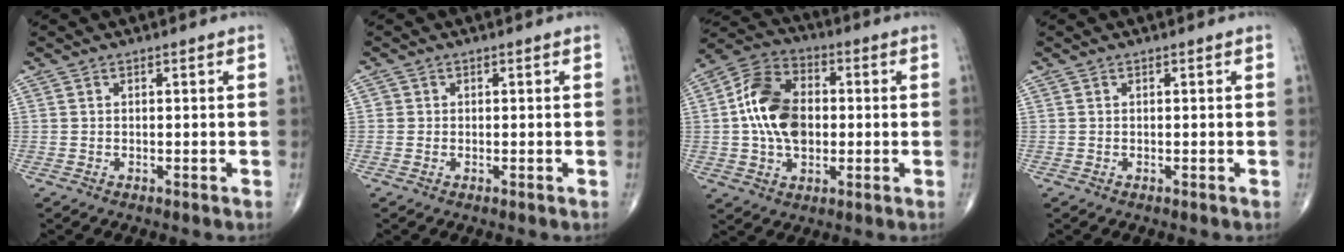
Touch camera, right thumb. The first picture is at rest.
{"total": 0.8, "force": [0.0, 0.8, 0.1], "torque": [0.005, 0.003, -0.001]}
{"total": 14.2, "force": [0.3, 9.4, 10.6], "torque": [-0.177, 0.023, 0.000]}
{"total": 0.0}